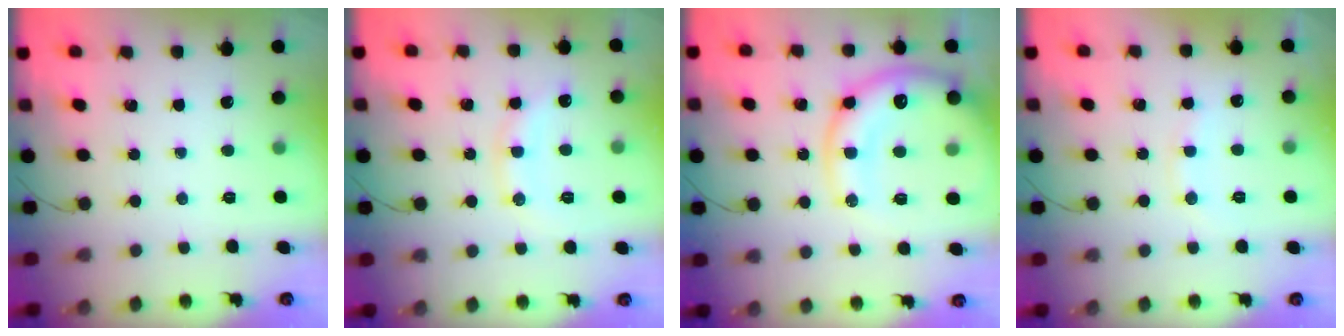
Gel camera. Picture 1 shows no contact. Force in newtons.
{"total": 10.4, "press": 10.4, "slide": 0.5}
{"total": 17.9, "press": 17.6, "slide": 3.1}
{"total": 8.3, "press": 8.2, "slide": 1.5}